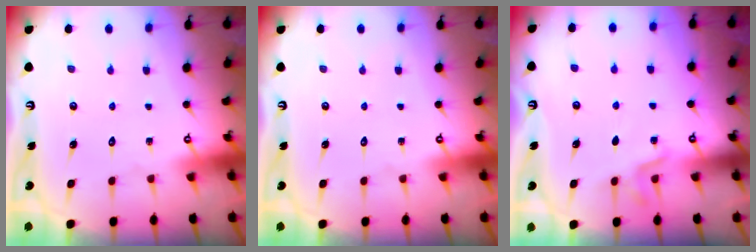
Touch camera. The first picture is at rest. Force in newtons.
{"total": 0.0}
{"total": 5.8, "press": 5.5, "slide": 2.0}